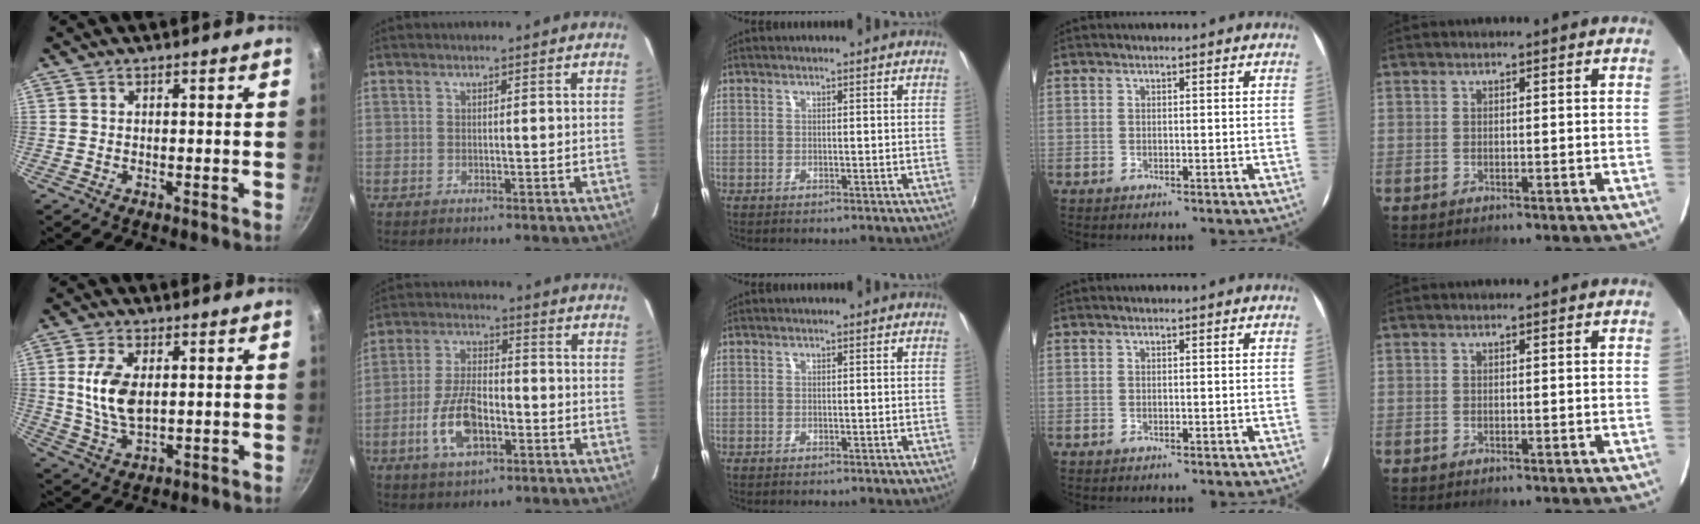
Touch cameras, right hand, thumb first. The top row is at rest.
{"thumb": {"total": 9.4, "force": [1.3, 5.2, 7.7], "torque": [-0.151, -0.008, 0.028]}, "index": {"total": 10.3, "force": [-3.9, 4.9, 8.2], "torque": [-0.172, 0.002, -0.068]}}